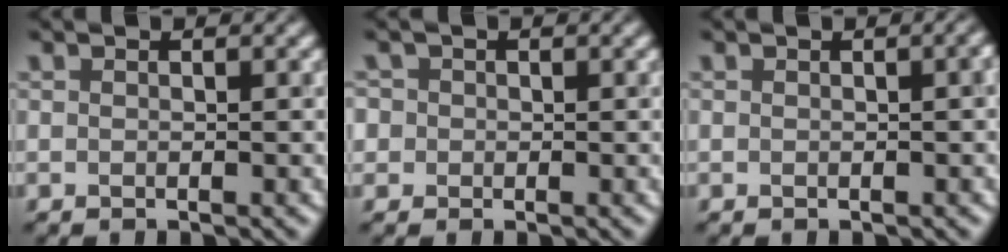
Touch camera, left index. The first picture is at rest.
{"total": 2.1, "force": [0.6, 1.9, 0.7], "torque": [-0.002, 0.011, 0.000]}
{"total": 1.3, "force": [0.1, 0.3, 1.2], "torque": [-0.010, 0.006, 0.001]}